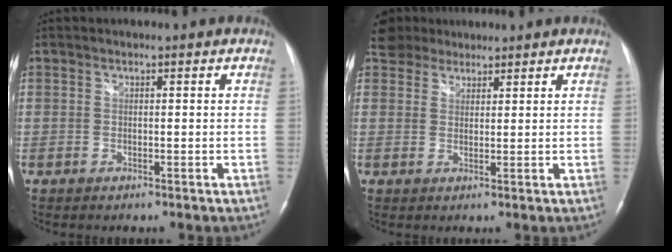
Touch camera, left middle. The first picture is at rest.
{"total": 4.2, "force": [3.6, 2.2, 0.1], "torque": [-0.008, 0.021, 0.064]}